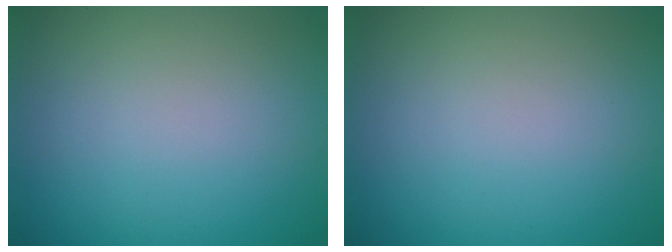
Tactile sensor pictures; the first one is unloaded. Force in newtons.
{"total": 0.0}